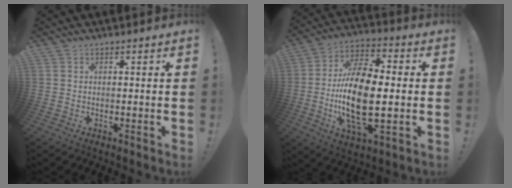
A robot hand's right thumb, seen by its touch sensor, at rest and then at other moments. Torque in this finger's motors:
{"motor_torque": [2.54, 2.46, 1.96, -0.53, 0.57]}